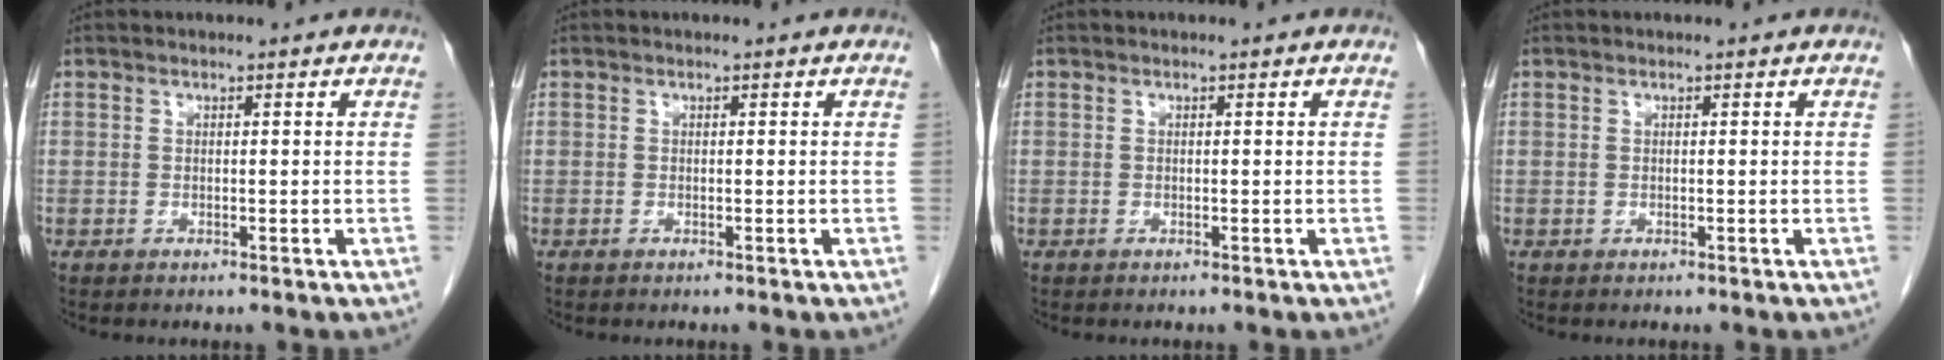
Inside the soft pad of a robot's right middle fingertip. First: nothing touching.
{"total": 0.0}
{"total": 0.0}
{"total": 0.0}